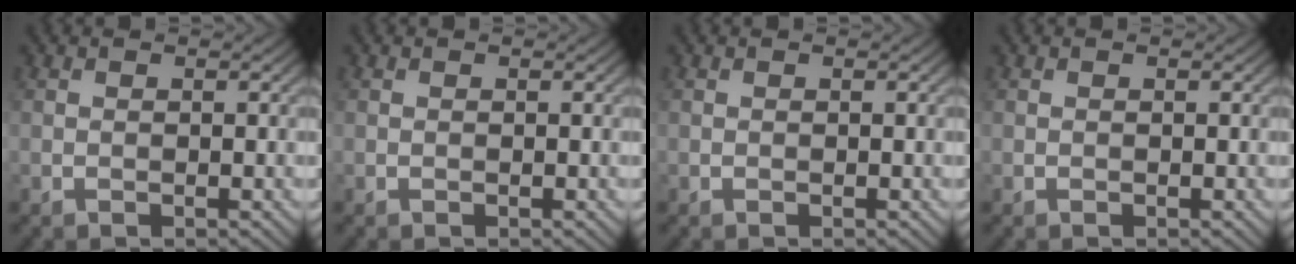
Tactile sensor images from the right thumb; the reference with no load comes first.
{"total": 0.0}
{"total": 0.0}
{"total": 0.0}